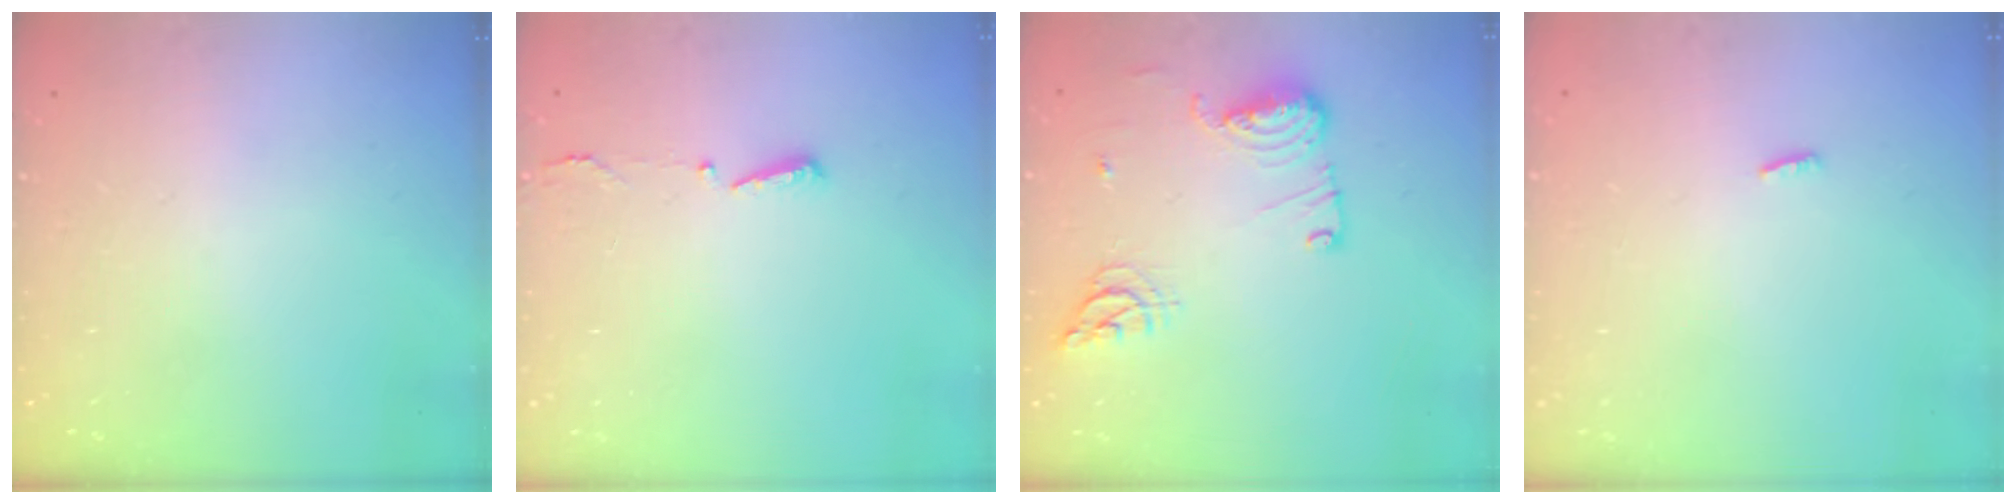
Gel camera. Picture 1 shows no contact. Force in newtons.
{"total": 2.9, "press": 2.8, "slide": 0.6}
{"total": 12.4, "press": 12.2, "slide": 2.3}
{"total": 2.3, "press": 2.1, "slide": 0.8}